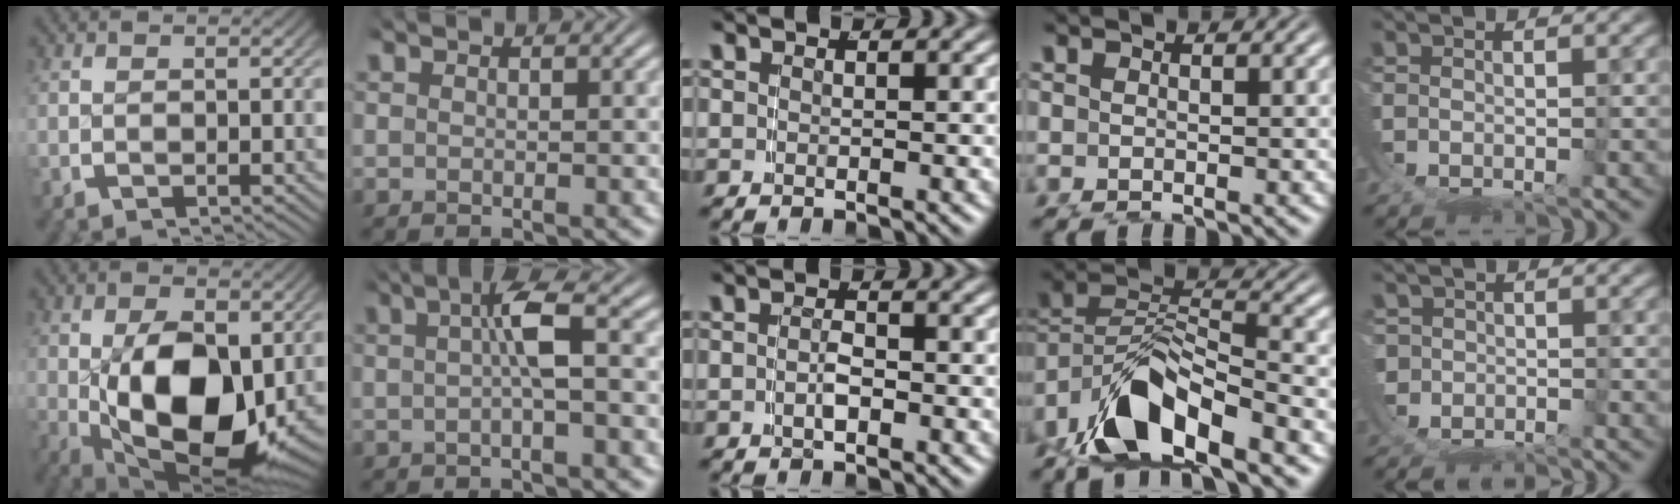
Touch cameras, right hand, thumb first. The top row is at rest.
{"thumb": {"total": 17.0, "force": [-2.1, 10.3, 13.3], "torque": [-0.244, -0.066, 0.001]}, "index": {"total": 3.9, "force": [0.8, 0.4, 3.8], "torque": [-0.068, 0.011, 0.010]}, "middle": {"total": 1.5, "force": [-0.9, 0.4, 1.2], "torque": [-0.027, -0.004, -0.013]}, "ring": {"total": 7.1, "force": [-1.4, 4.5, 5.3], "torque": [-0.099, -0.010, -0.023]}, "little": {"total": 2.0, "force": [-1.4, 1.1, -0.7], "torque": [-0.015, -0.025, -0.012]}}